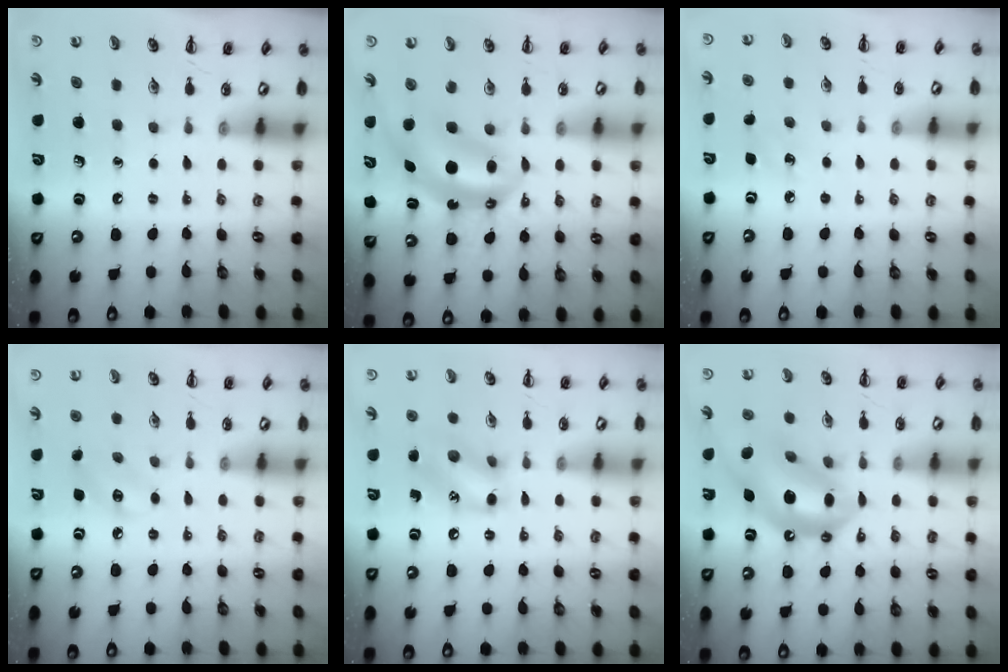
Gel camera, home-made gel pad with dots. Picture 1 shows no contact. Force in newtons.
{"total": 6.8, "press": 6.7, "slide": 1.1}
{"total": 4.8, "press": 4.6, "slide": 1.3}
{"total": 6.2, "press": 6.0, "slide": 1.7}
{"total": 11.4, "press": 11.3, "slide": 0.5}
{"total": 15.6, "press": 15.1, "slide": 3.9}